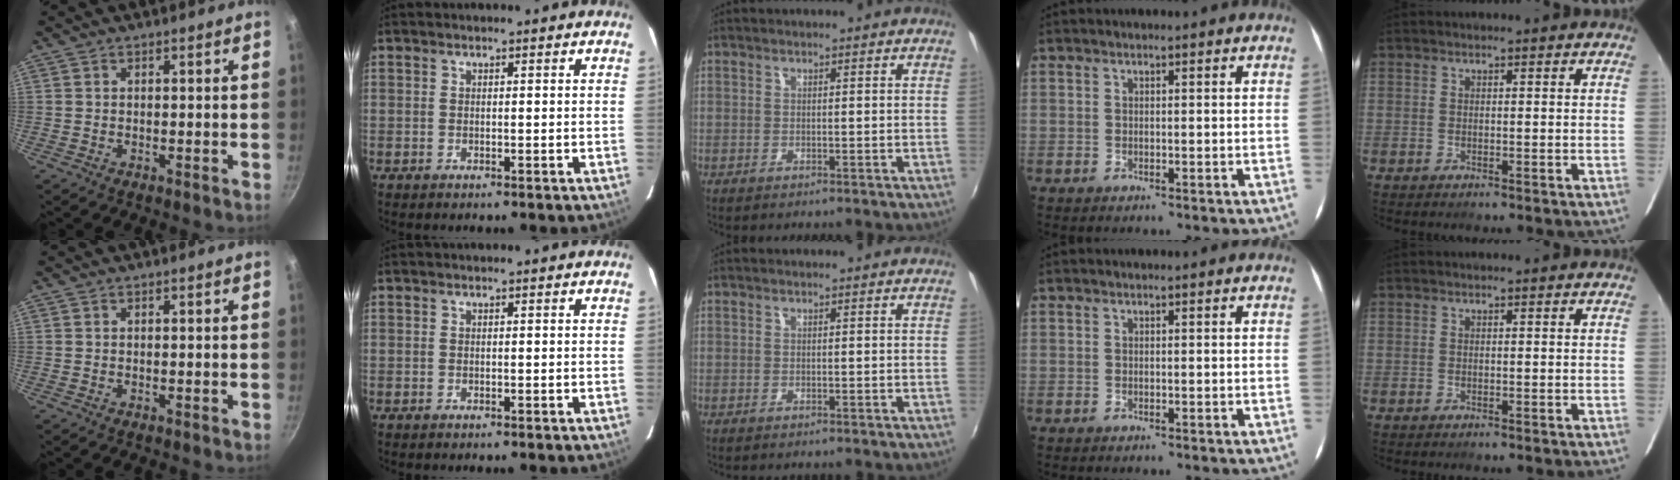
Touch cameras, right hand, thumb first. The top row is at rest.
{}